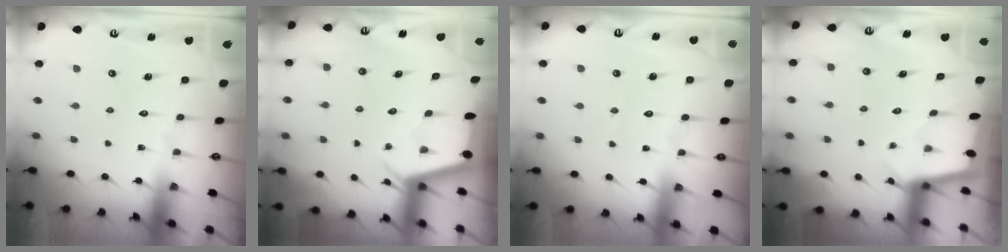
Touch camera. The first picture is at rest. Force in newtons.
{"total": 2.3, "press": 2.3, "slide": 0.3}
{"total": 2.6, "press": 2.6, "slide": 0.3}
{"total": 2.3, "press": 2.3, "slide": 0.3}